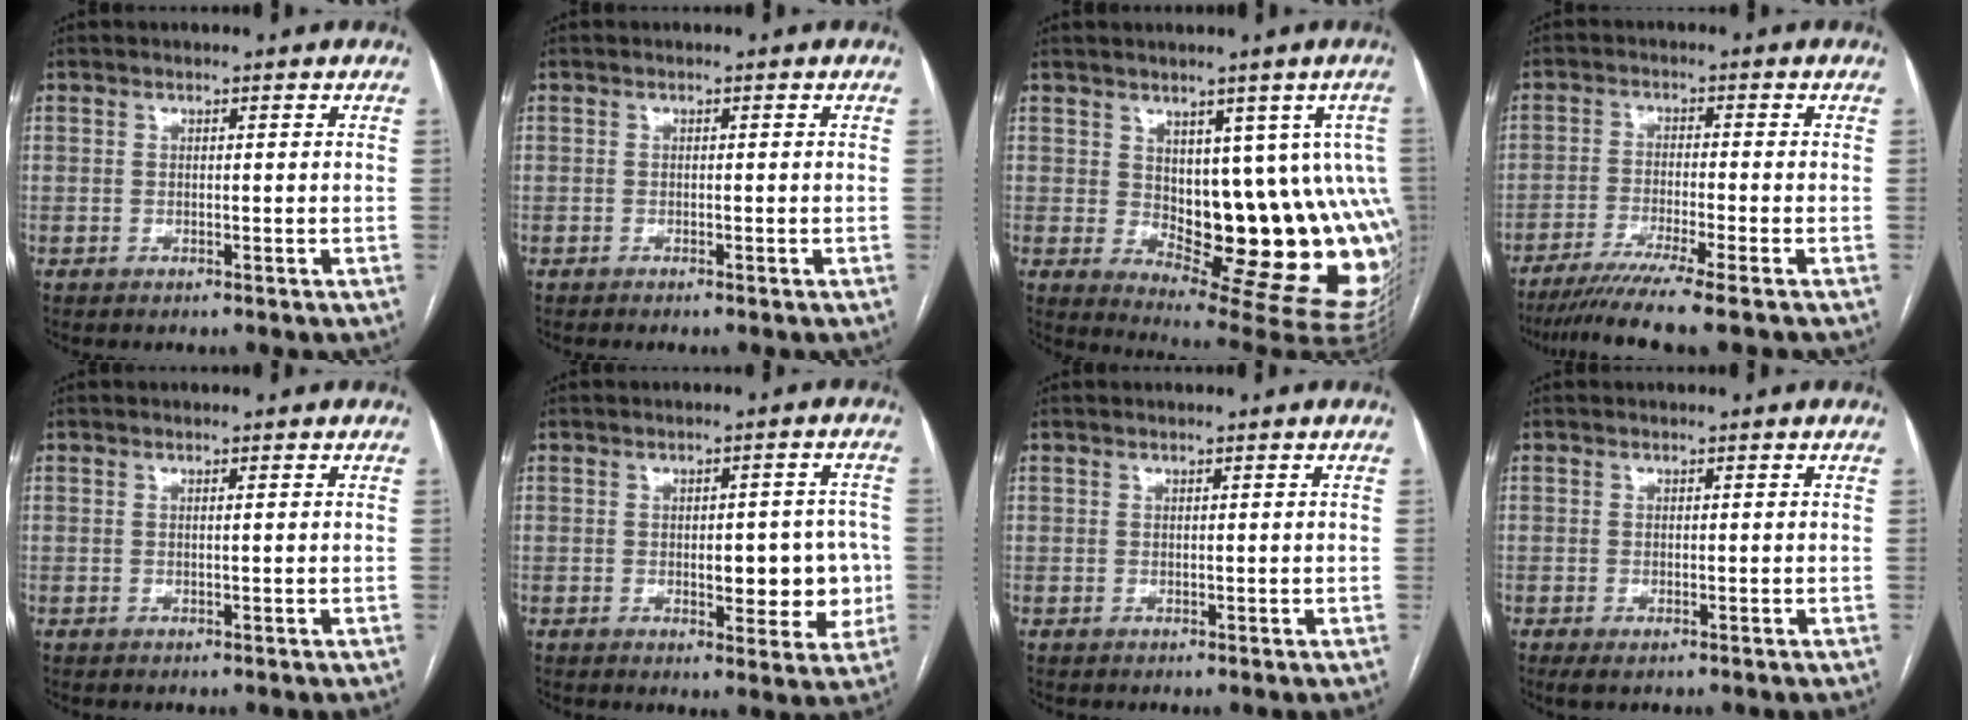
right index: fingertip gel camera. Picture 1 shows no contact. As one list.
[{"total": 0.7, "force": [-0.6, 0.0, 0.4], "torque": [-0.009, -0.002, -0.009]}, {"total": 15.4, "force": [1.1, 6.8, 13.8], "torque": [-0.125, 0.005, 0.032]}, {"total": 9.5, "force": [-7.6, -1.6, 5.5], "torque": [-0.074, -0.032, -0.123]}, {"total": 0.0}, {"total": 8.2, "force": [-0.9, 3.8, 7.2], "torque": [-0.075, 0.013, -0.004]}, {"total": 0.0}, {"total": 1.7, "force": [-0.9, 0.7, 1.2], "torque": [-0.019, -0.004, -0.009]}]